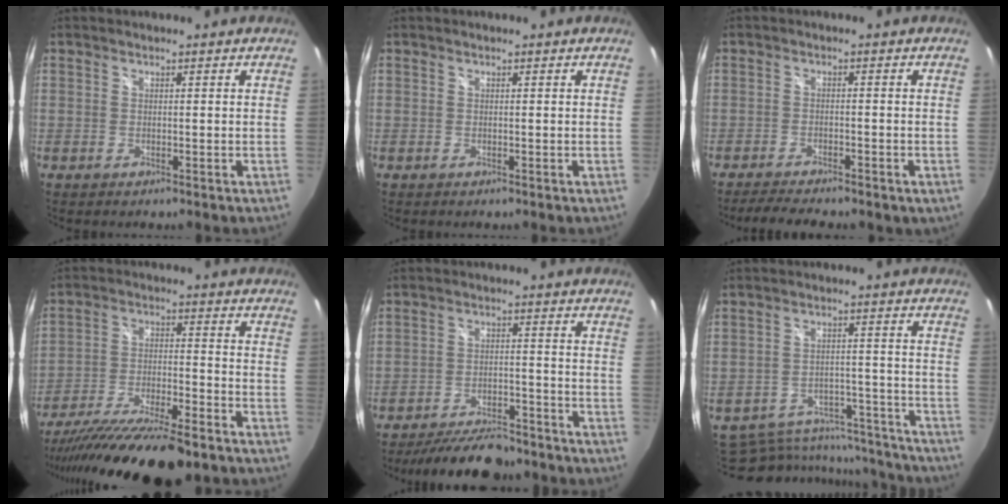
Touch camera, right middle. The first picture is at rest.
{"total": 0.0}
{"total": 7.3, "force": [-5.8, 1.9, 4.0], "torque": [-0.086, -0.013, -0.091]}
{"total": 20.1, "force": [-16.5, 2.9, 11.0], "torque": [-0.210, -0.058, -0.271]}
{"total": 14.0, "force": [-12.2, 4.1, 5.7], "torque": [-0.121, -0.002, -0.173]}
{"total": 17.9, "force": [-15.9, 6.9, 4.7], "torque": [-0.093, 0.026, -0.189]}